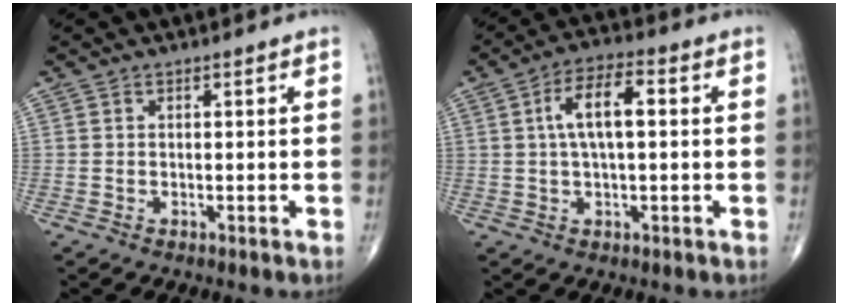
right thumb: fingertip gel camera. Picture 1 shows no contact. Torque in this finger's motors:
{"motor_torque": [0.47, 2.13, 0.80, -0.19, 0.28]}